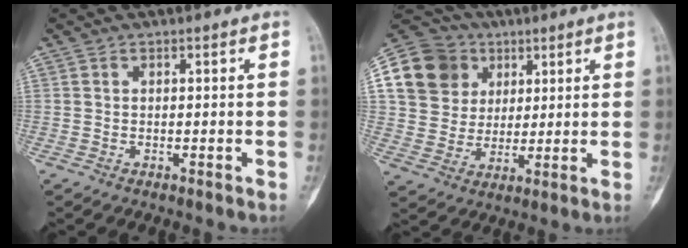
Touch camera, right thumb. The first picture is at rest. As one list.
[{"total": 16.1, "force": [5.3, 14.1, 5.5], "torque": [-0.083, 0.014, 0.100]}]